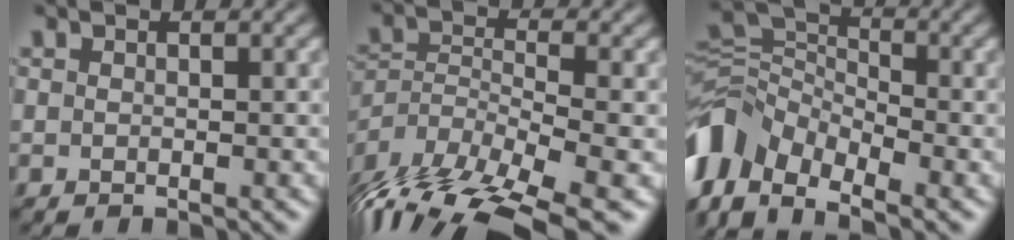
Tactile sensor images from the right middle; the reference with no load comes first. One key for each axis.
{"total": 14.3, "fx": -11.0, "fy": 4.6, "fz": 7.8, "tx": -0.147, "ty": -0.012, "tz": -0.166}
{"total": 9.4, "fx": -5.0, "fy": 5.8, "fz": 5.5, "tx": -0.110, "ty": 0.002, "tz": -0.114}